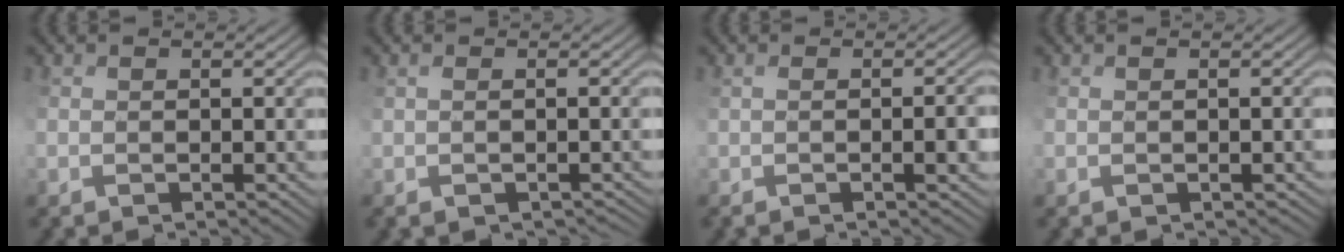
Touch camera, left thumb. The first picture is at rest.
{"total": 1.9, "force": [-1.5, 0.8, 0.7], "torque": [0.003, -0.002, -0.014]}
{"total": 2.6, "force": [-1.1, 0.2, 2.3], "torque": [-0.030, 0.001, -0.011]}
{"total": 1.0, "force": [-0.5, 0.6, 0.5], "torque": [-0.005, -0.003, -0.002]}